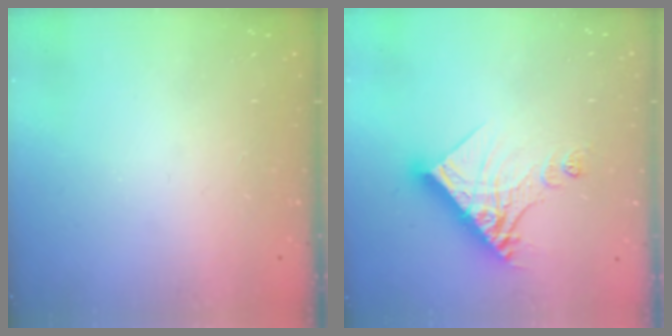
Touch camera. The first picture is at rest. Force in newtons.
{"total": 14.6, "press": 14.5, "slide": 1.3}